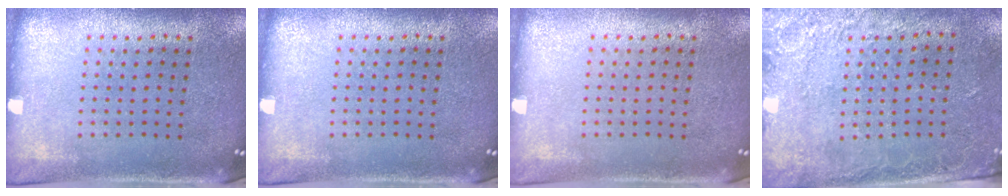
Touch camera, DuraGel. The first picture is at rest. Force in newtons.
{"total": 0.0}
{"total": 0.0}
{"total": 2.6, "press": 1.9, "slide": 1.8}